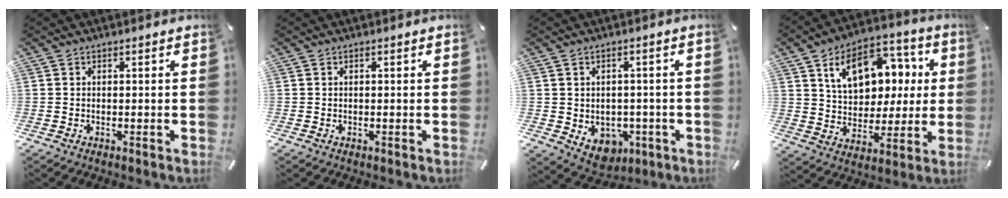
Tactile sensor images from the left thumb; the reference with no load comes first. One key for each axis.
{"total": 0.0}
{"total": 5.7, "fx": -1.0, "fy": 5.1, "fz": 2.5, "tx": -0.038, "ty": 0.006, "tz": -0.015}
{"total": 14.6, "fx": 5.6, "fy": 11.2, "fz": 7.5, "tx": -0.123, "ty": -0.015, "tz": 0.106}